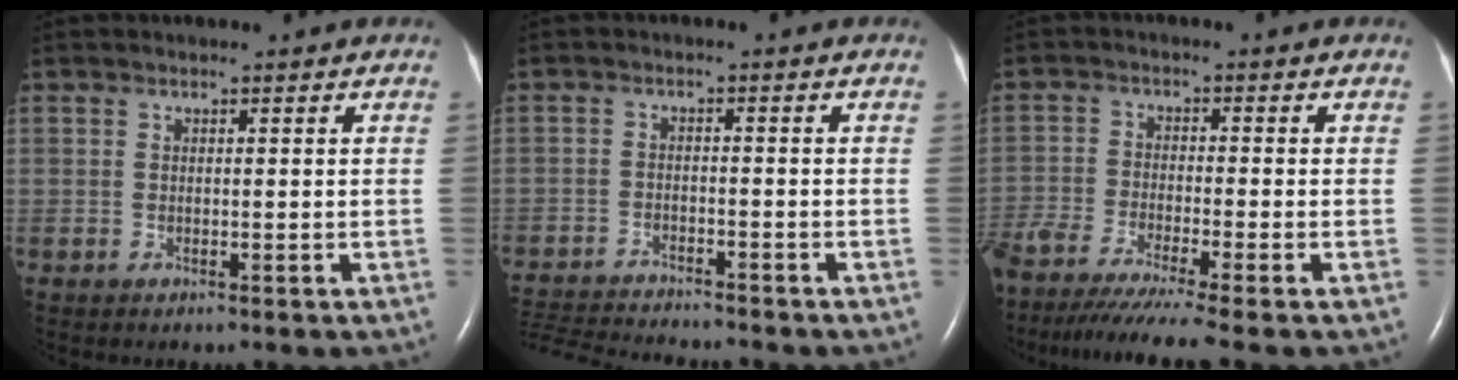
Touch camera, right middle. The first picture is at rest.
{"total": 11.8, "force": [-11.2, 1.1, 3.6], "torque": [-0.074, -0.010, -0.177]}
{"total": 12.0, "force": [-10.1, -1.5, 6.3], "torque": [-0.084, -0.043, -0.162]}